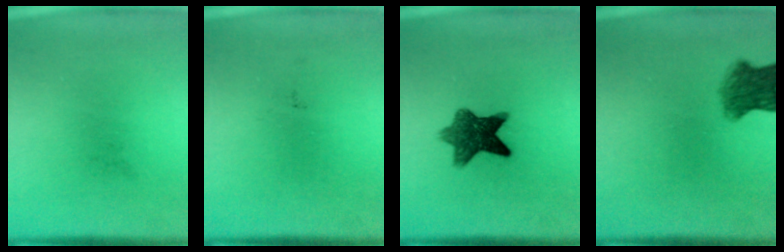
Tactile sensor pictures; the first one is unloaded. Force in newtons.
{"total": 0.0}
{"total": 8.3}
{"total": 5.8}